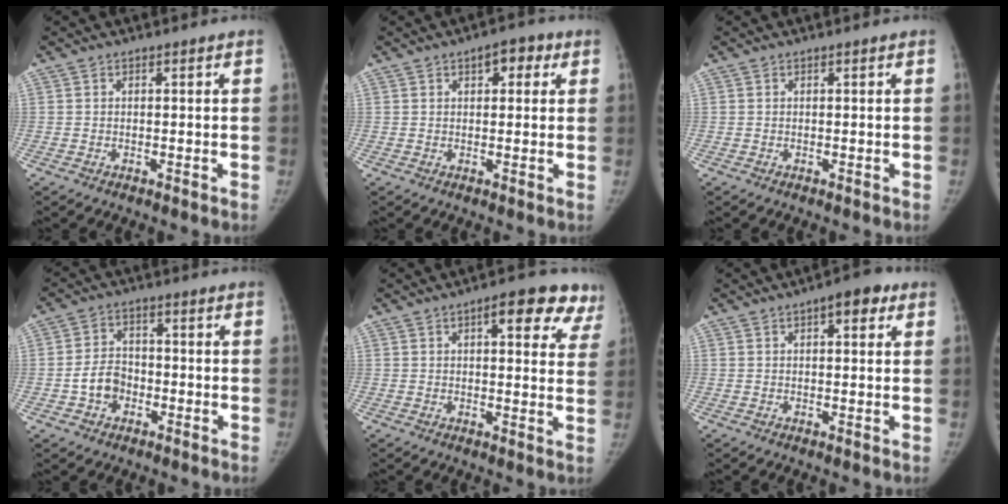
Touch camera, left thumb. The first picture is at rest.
{"total": 4.7, "force": [2.0, 2.7, 3.3], "torque": [-0.017, 0.001, 0.018]}
{"total": 0.0}
{"total": 6.0, "force": [-2.0, 4.7, 3.1], "torque": [-0.037, 0.024, -0.040]}
{"total": 13.1, "force": [7.3, 5.2, 9.6], "torque": [-0.074, -0.017, 0.074]}
{"total": 5.3, "force": [2.5, 2.3, 4.1], "torque": [-0.038, -0.001, 0.024]}